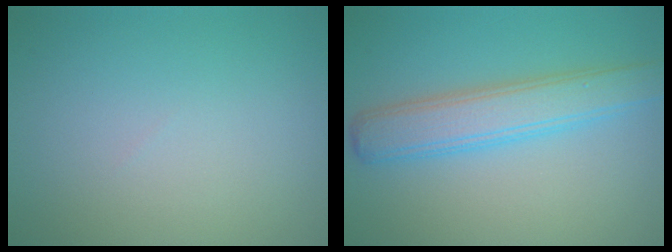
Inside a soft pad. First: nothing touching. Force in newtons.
{"total": 4.8, "press": 4.8, "slide": 0.1}